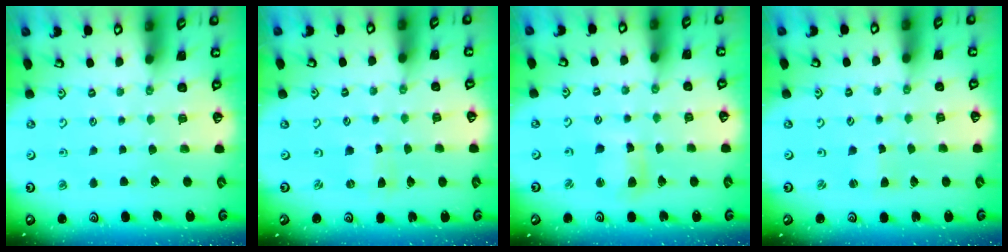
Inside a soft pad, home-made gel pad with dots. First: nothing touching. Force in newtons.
{"total": 0.0}
{"total": 7.4, "press": 7.3, "slide": 1.2}
{"total": 1.7, "press": 1.7, "slide": 0.3}